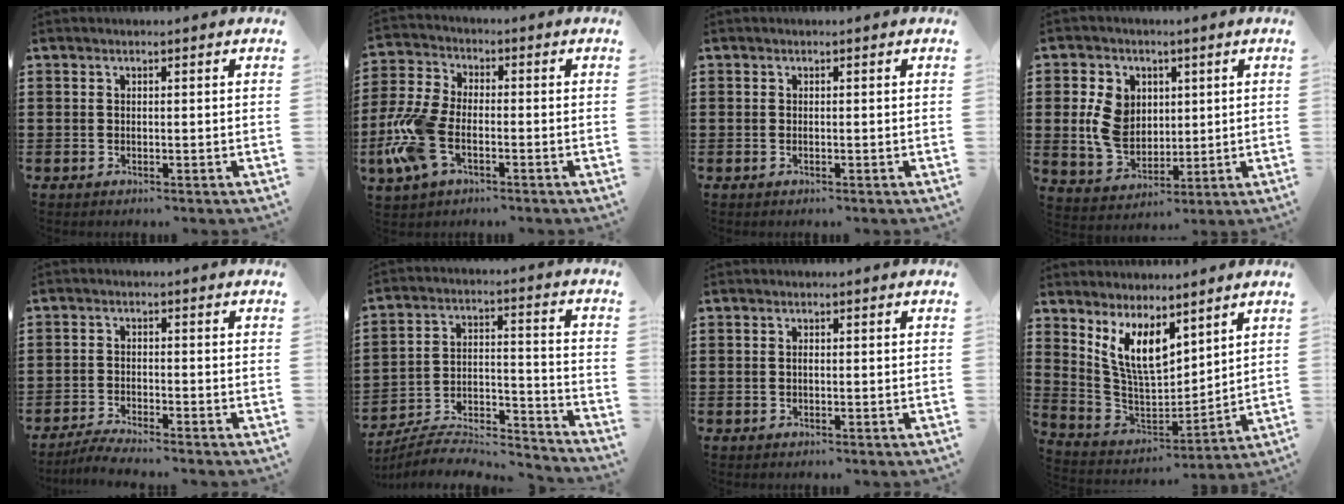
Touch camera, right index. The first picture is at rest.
{"total": 9.1, "force": [-3.5, 4.9, 6.8], "torque": [-0.176, -0.005, -0.071]}
{"total": 0.0}
{"total": 8.6, "force": [1.0, 6.9, 5.0], "torque": [-0.119, 0.005, 0.013]}
{"total": 2.9, "force": [-2.8, -0.2, 0.6], "torque": [-0.012, 0.002, -0.058]}
{"total": 7.1, "force": [-6.6, 1.6, 2.2], "torque": [-0.041, 0.002, -0.132]}
{"total": 0.5, "force": [-0.2, 0.1, 0.5], "torque": [-0.013, -0.004, -0.003]}
{"total": 8.9, "force": [5.5, 3.7, 5.9], "torque": [-0.139, -0.023, 0.104]}